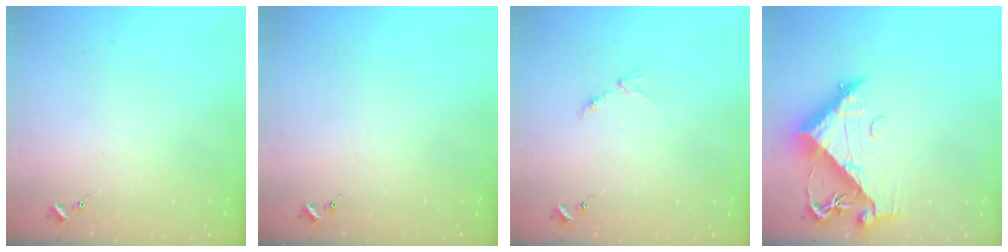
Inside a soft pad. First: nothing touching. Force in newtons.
{"total": 0.0}
{"total": 2.8, "press": 2.8, "slide": 0.5}
{"total": 12.6, "press": 12.5, "slide": 1.3}